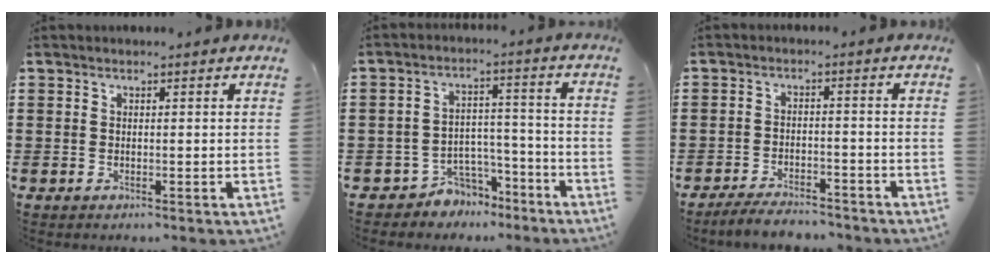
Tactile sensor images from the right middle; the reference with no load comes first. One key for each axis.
{"total": 5.1, "fx": -4.6, "fy": 2.2, "fz": 0.2, "tx": -0.012, "ty": 0.016, "tz": -0.095}
{"total": 4.0, "fx": -3.9, "fy": 0.7, "fz": 0.9, "tx": -0.015, "ty": 0.006, "tz": -0.078}